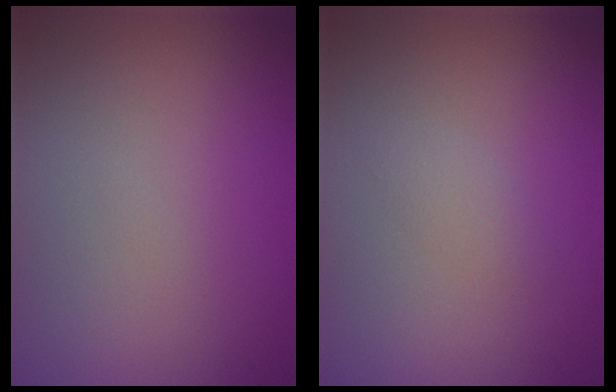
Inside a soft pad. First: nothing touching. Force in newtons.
{"total": 1.2, "press": 1.2, "slide": 0.1}